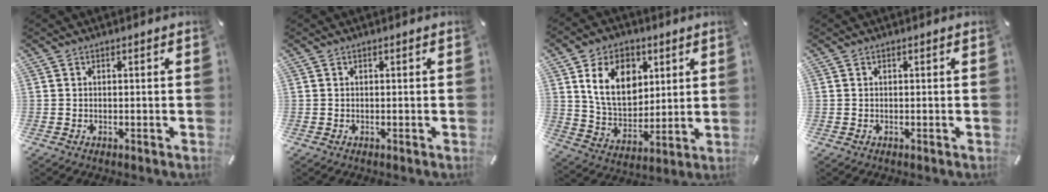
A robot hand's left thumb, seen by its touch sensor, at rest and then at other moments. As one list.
[{"total": 0.0}, {"total": 13.9, "force": [5.6, 10.0, 7.8], "torque": [-0.146, -0.004, 0.104]}, {"total": 0.0}]